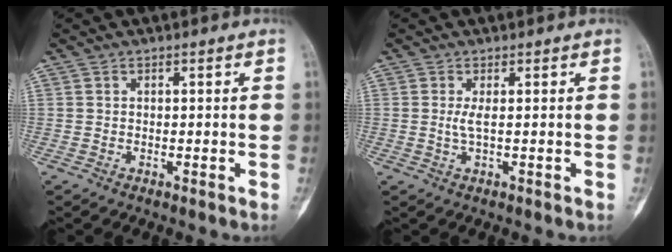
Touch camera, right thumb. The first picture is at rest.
{"total": 1.8, "force": [0.1, 0.1, 1.7], "torque": [-0.050, -0.003, 0.005]}